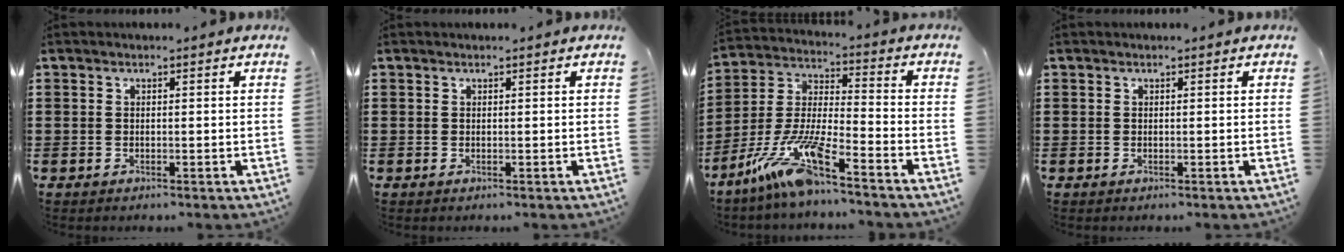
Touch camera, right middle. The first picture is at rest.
{"total": 0.0}
{"total": 11.8, "force": [-9.0, 0.3, 7.6], "torque": [-0.174, -0.012, -0.184]}
{"total": 0.0}